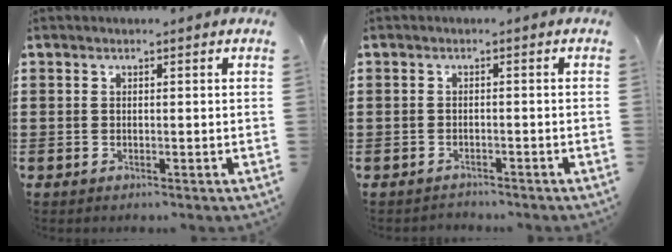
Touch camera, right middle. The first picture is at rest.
{"total": 1.2, "force": [-1.1, 0.3, -0.2], "torque": [0.002, 0.004, -0.027]}